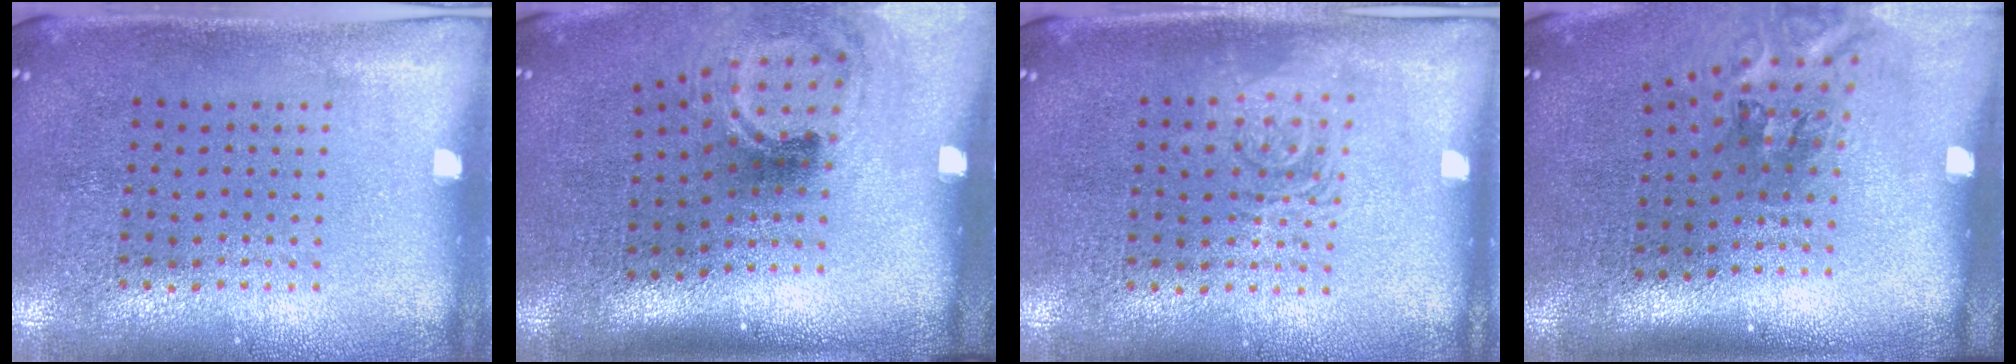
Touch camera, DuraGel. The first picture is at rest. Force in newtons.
{"total": 1.8, "press": 1.2, "slide": 1.3}
{"total": 1.2, "press": 1.2, "slide": 0.2}
{"total": 2.2, "press": 1.3, "slide": 1.7}